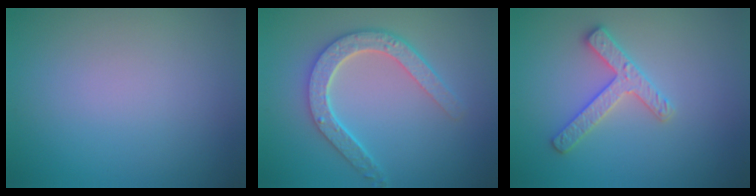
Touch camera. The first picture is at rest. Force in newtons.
{"total": 4.6, "press": 3.7, "slide": 2.8}
{"total": 2.7, "press": 2.7, "slide": 0.3}